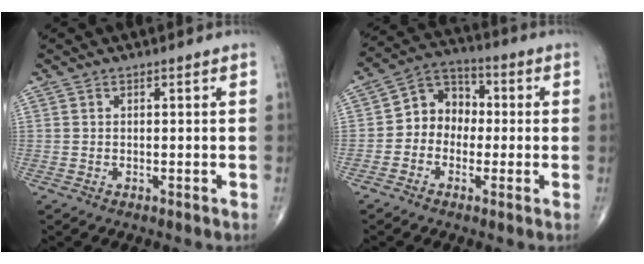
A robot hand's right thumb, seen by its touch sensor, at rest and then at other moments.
{"total": 8.4, "force": [-0.9, 7.1, 4.4], "torque": [-0.034, 0.037, -0.034]}